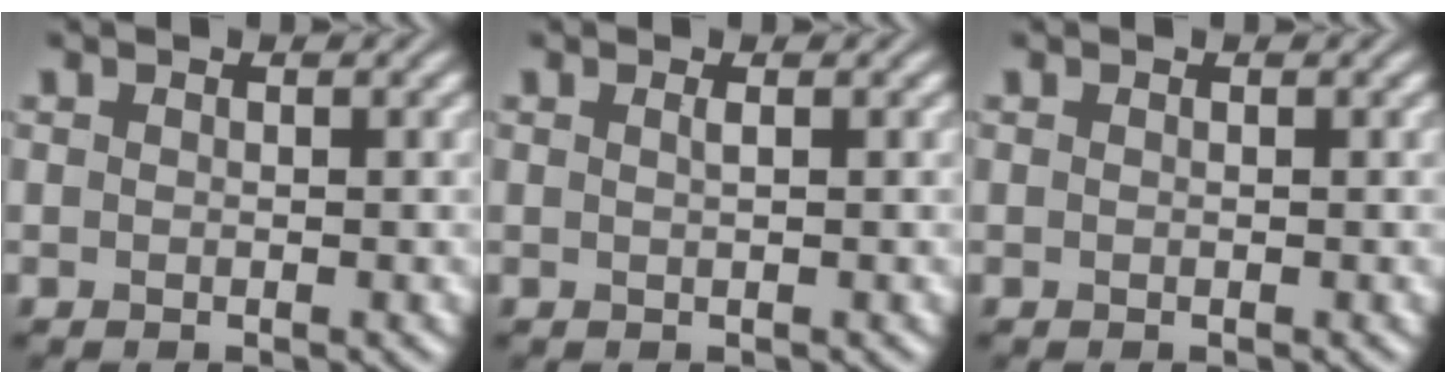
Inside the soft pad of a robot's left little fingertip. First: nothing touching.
{"total": 0.7, "force": [0.2, 0.2, 0.6], "torque": [-0.006, 0.003, 0.001]}
{"total": 0.0}